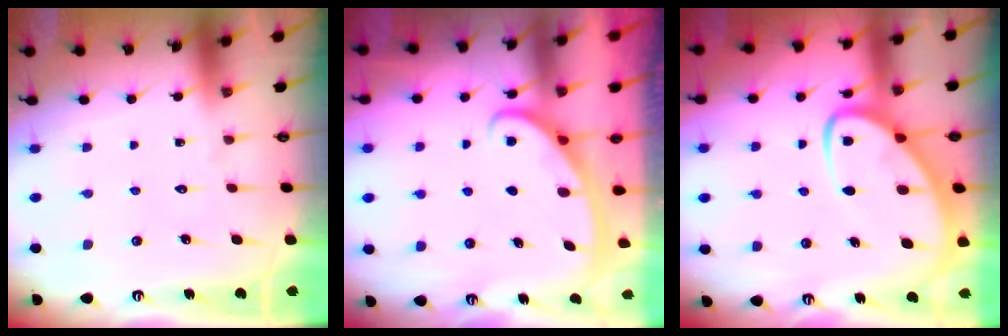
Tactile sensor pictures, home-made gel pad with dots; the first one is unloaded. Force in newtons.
{"total": 3.0, "press": 2.9, "slide": 0.4}
{"total": 8.3, "press": 8.2, "slide": 0.9}